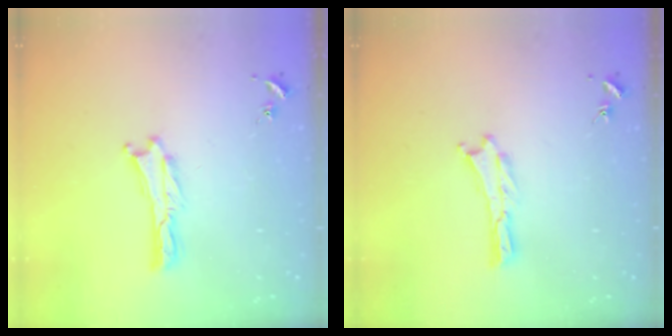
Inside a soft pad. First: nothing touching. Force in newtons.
{"total": 0.0}